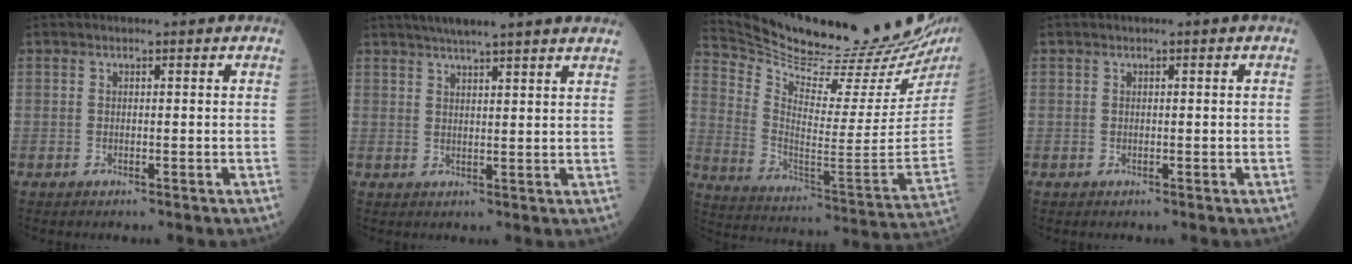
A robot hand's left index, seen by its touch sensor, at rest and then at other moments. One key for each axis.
{"total": 12.3, "fx": 10.5, "fy": 0.2, "fz": 6.4, "tx": -0.094, "ty": 0.026, "tz": 0.128}
{"total": 27.5, "fx": 25.3, "fy": 1.3, "fz": 10.7, "tx": -0.185, "ty": -0.116, "tz": 0.356}
{"total": 0.0}